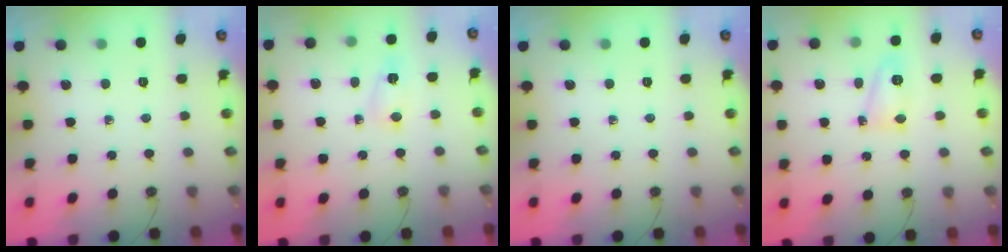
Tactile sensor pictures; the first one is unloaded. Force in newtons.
{"total": 2.9, "press": 2.8, "slide": 0.6}
{"total": 0.0}
{"total": 8.4, "press": 8.4, "slide": 0.9}